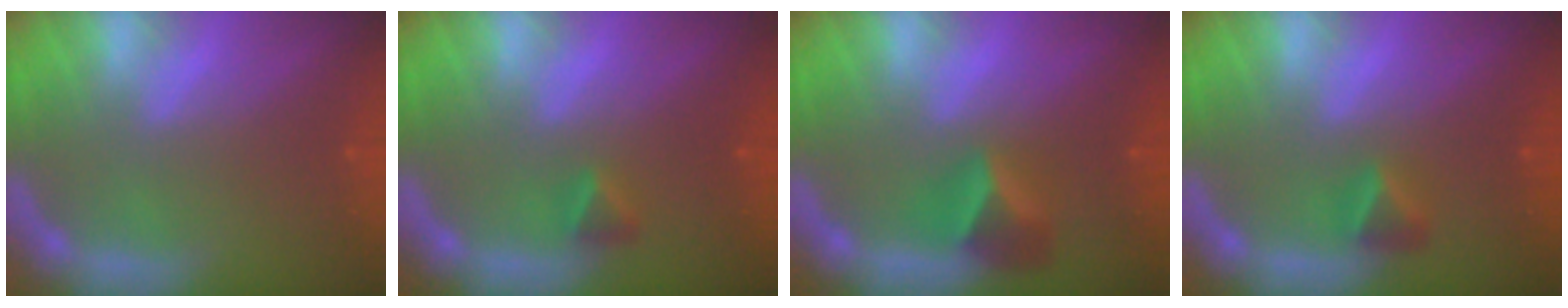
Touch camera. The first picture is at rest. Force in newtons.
{"total": 1.4}
{"total": 3.4}
{"total": 1.9}